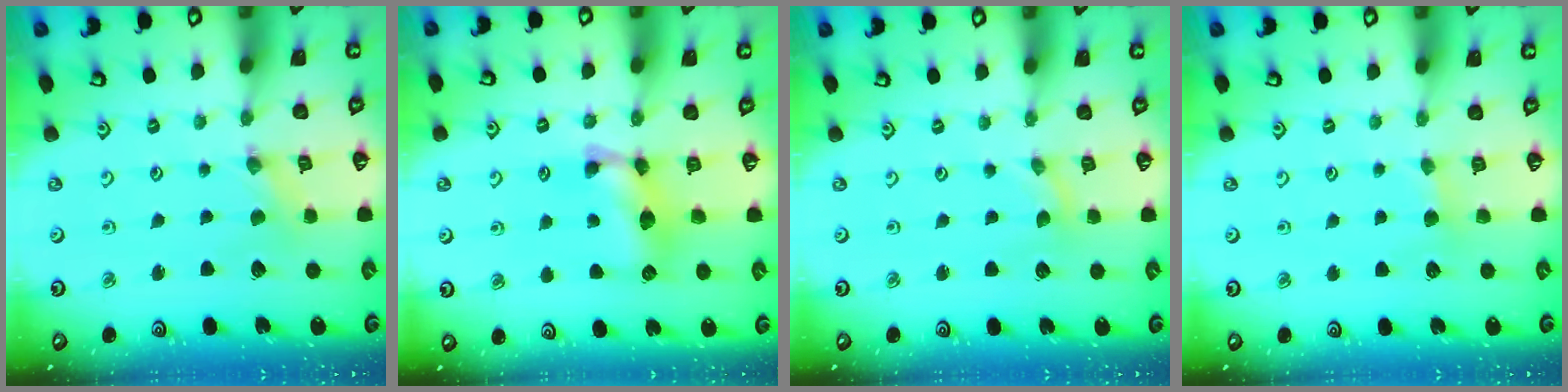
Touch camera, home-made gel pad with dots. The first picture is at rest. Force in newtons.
{"total": 11.3, "press": 11.2, "slide": 0.4}
{"total": 0.0}
{"total": 3.8, "press": 3.7, "slide": 0.6}